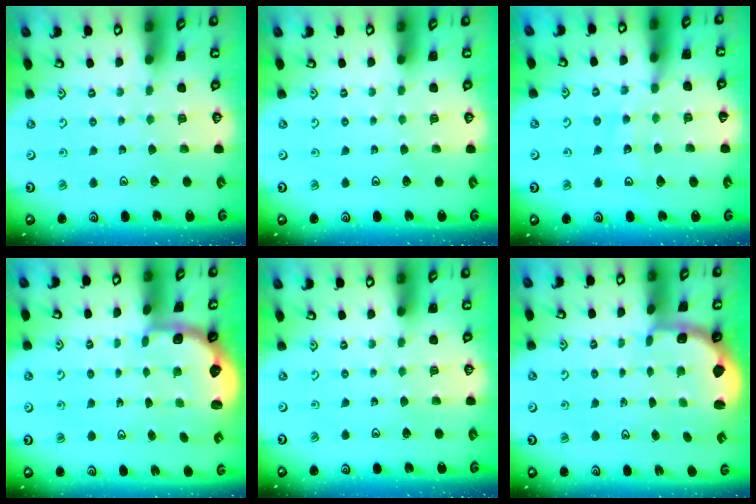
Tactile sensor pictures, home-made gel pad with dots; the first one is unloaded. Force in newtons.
{"total": 0.0}
{"total": 11.2, "press": 11.2, "slide": 1.3}
{"total": 2.3, "press": 1.7, "slide": 1.5}
{"total": 0.0}
{"total": 2.4, "press": 1.2, "slide": 2.1}